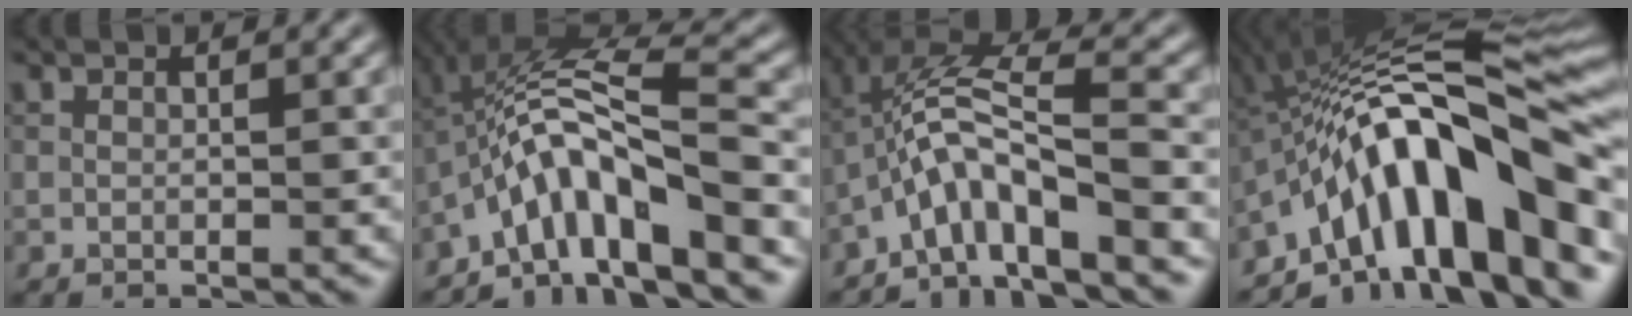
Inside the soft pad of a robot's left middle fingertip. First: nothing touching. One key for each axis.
{"total": 8.9, "fx": -4.2, "fy": 2.1, "fz": 7.5, "tx": -0.126, "ty": 0.020, "tz": -0.082}
{"total": 7.7, "fx": -3.7, "fy": 1.7, "fz": 6.5, "tx": -0.123, "ty": 0.018, "tz": -0.075}
{"total": 15.9, "fx": -5.2, "fy": 5.1, "fz": 14.0, "tx": -0.189, "ty": 0.043, "tz": -0.097}